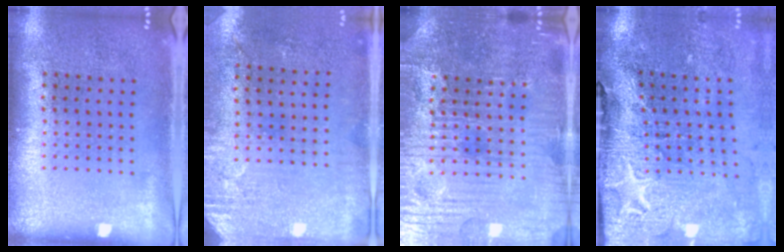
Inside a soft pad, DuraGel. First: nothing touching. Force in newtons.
{"total": 2.9, "press": 2.4, "slide": 1.6}
{"total": 5.3, "press": 5.0, "slide": 1.6}
{"total": 3.6, "press": 3.3, "slide": 1.4}